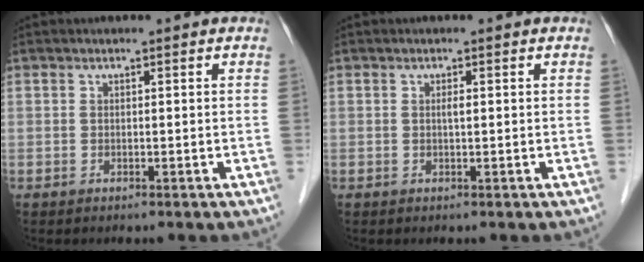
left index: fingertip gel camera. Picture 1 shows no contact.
{"total": 0.7, "force": [-0.2, 0.0, 0.7], "torque": [-0.013, -0.005, -0.004]}